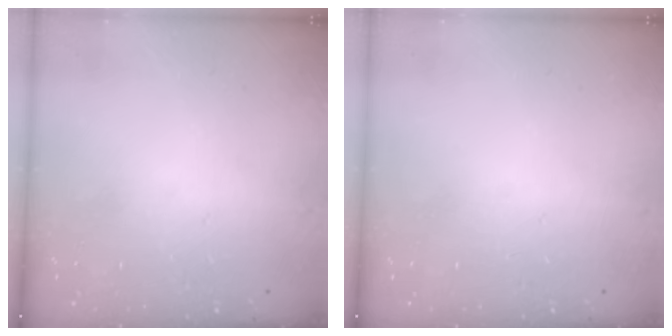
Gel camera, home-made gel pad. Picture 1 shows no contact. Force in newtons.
{"total": 0.0}